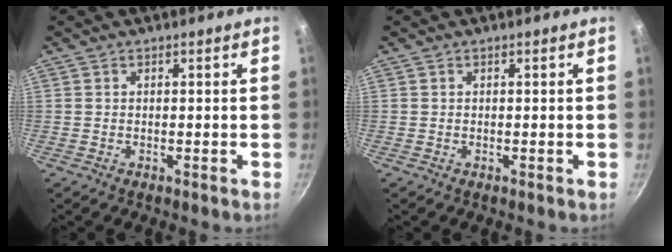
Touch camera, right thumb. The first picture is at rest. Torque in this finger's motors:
{"motor_torque": [-0.01, 0.00, 0.05, 0.01, 0.00]}